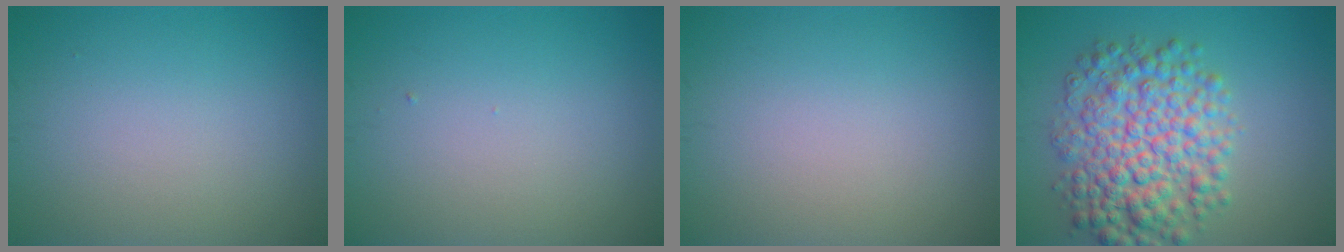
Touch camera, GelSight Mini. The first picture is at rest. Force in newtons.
{"total": 0.0}
{"total": 0.0}
{"total": 8.0, "press": 8.0, "slide": 0.1}